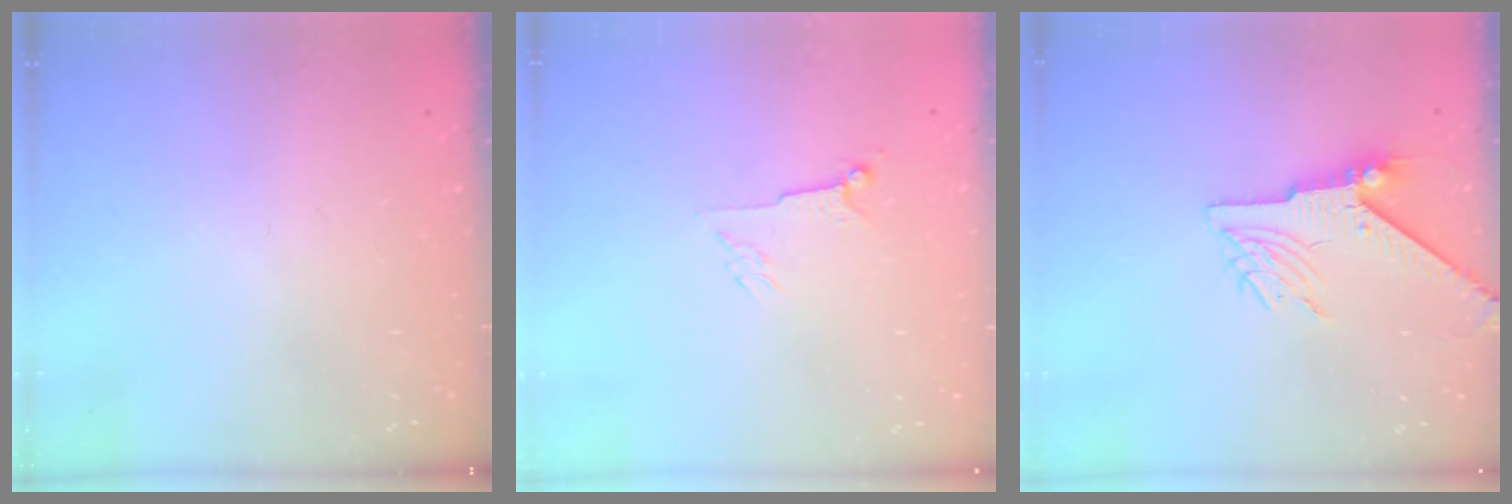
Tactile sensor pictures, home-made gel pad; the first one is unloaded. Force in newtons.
{"total": 4.5, "press": 4.4, "slide": 1.0}
{"total": 7.2, "press": 7.2, "slide": 1.0}